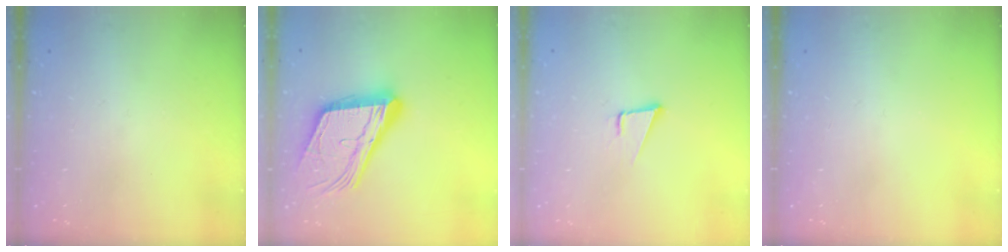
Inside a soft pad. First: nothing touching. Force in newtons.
{"total": 23.2, "press": 22.8, "slide": 3.7}
{"total": 3.4, "press": 2.6, "slide": 2.2}
{"total": 0.0}